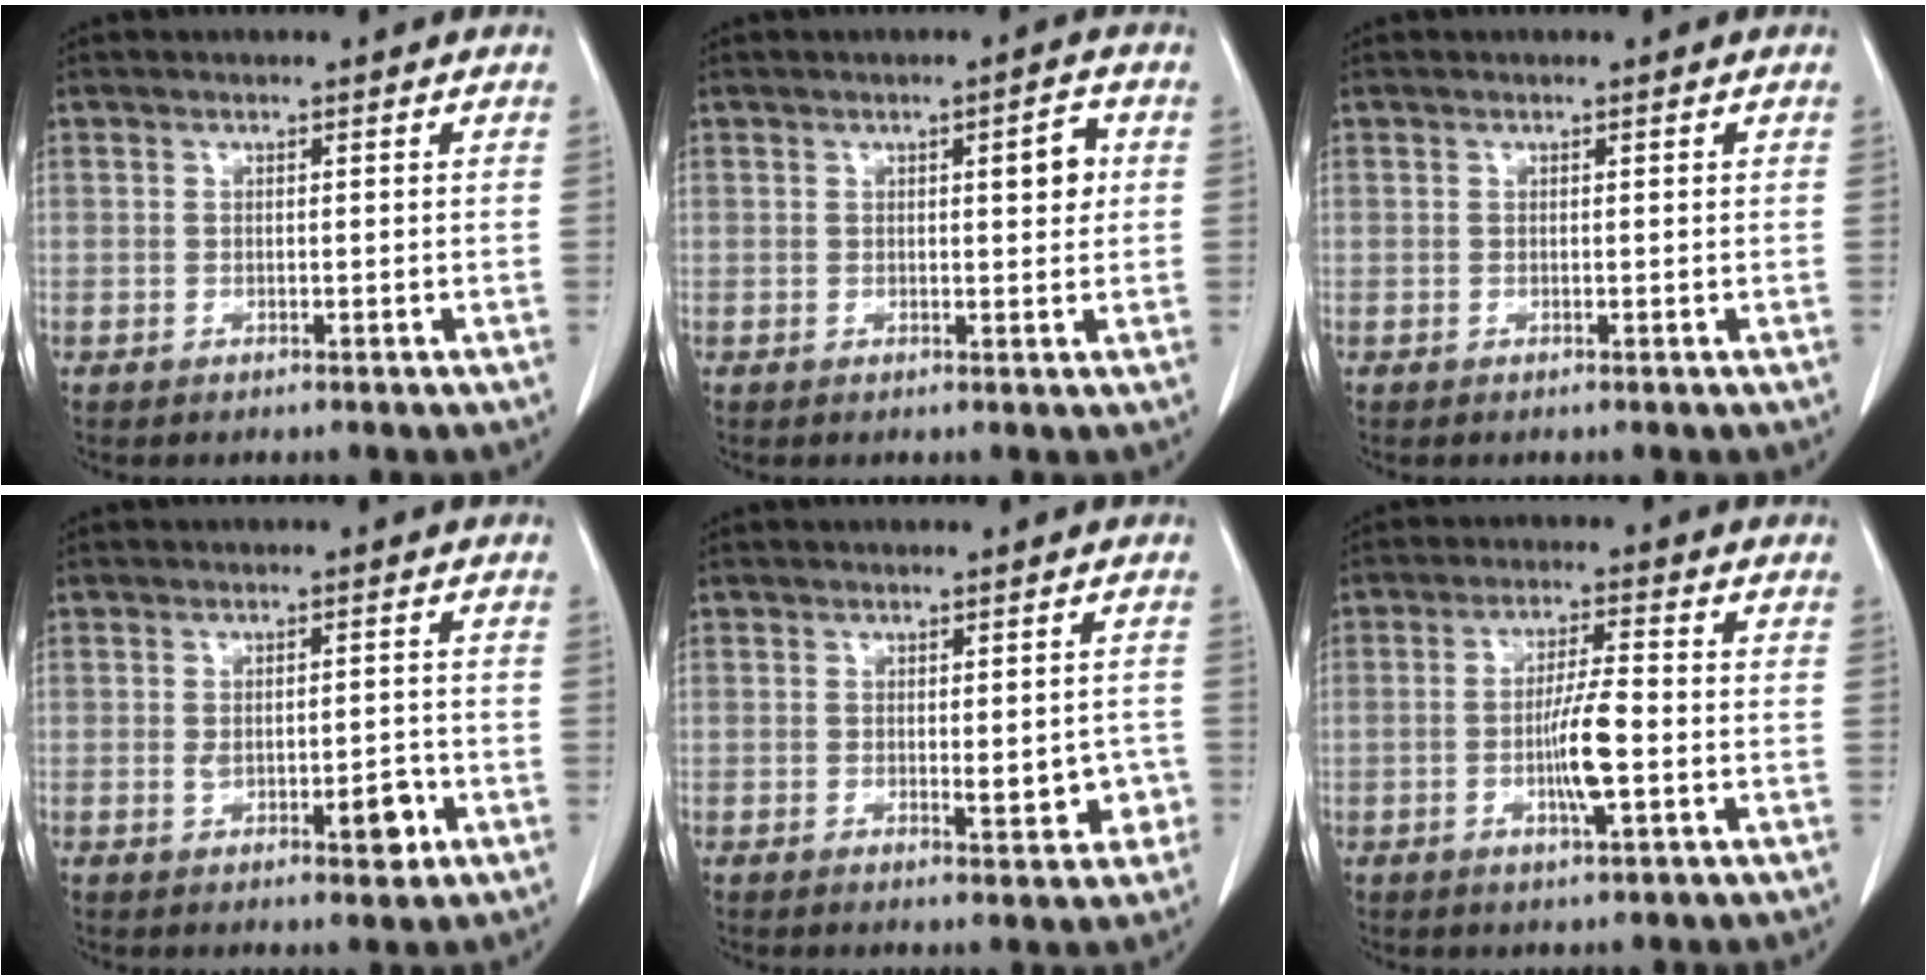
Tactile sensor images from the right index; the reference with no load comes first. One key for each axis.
{"total": 3.6, "fx": 0.9, "fy": 0.9, "fz": 3.3, "tx": -0.045, "ty": 0.002, "tz": 0.010}
{"total": 0.0}
{"total": 4.9, "fx": -1.4, "fy": 1.9, "fz": 4.3, "tx": -0.062, "ty": -0.001, "tz": -0.011}
{"total": 4.5, "fx": -0.9, "fy": 1.7, "fz": 4.0, "tx": -0.044, "ty": -0.004, "tz": -0.008}
{"total": 6.6, "fx": -1.5, "fy": 0.5, "fz": 6.4, "tx": -0.120, "ty": -0.003, "tz": -0.028}